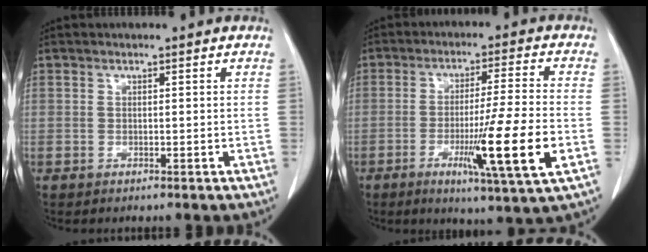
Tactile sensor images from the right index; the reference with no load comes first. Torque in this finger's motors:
{"motor_torque": [1.78, -0.36, 0.83, 0.20]}